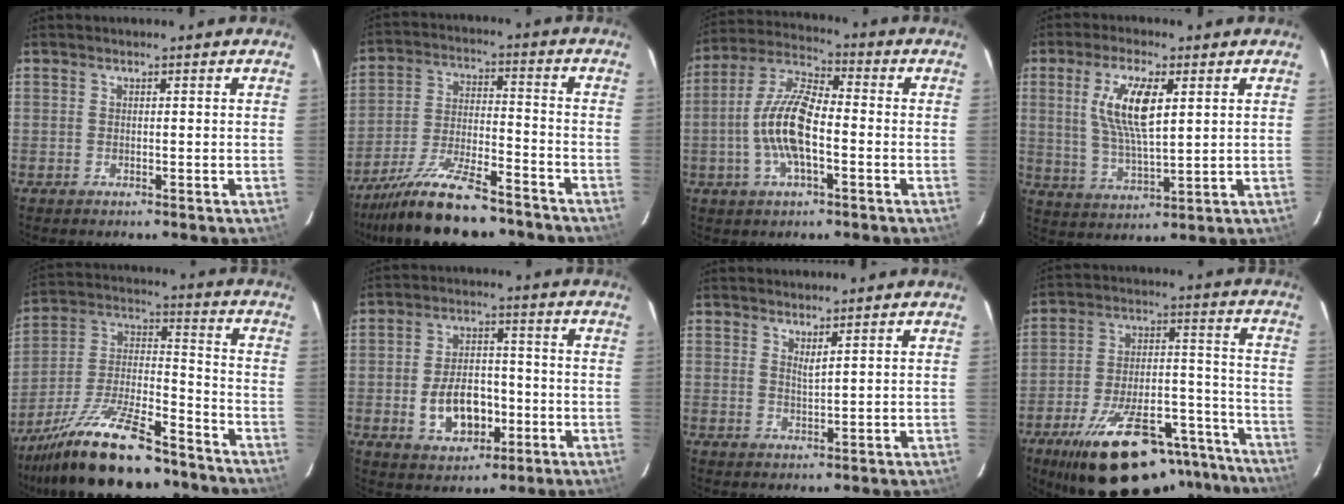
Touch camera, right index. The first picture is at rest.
{"total": 17.3, "force": [-14.2, 4.1, 8.9], "torque": [-0.180, -0.024, -0.235]}
{"total": 12.1, "force": [-2.7, 4.4, 11.0], "torque": [-0.230, 0.007, -0.056]}
{"total": 10.4, "force": [3.0, 3.1, 9.4], "torque": [-0.185, 0.002, 0.061]}
{"total": 21.7, "force": [-16.4, 6.2, 12.8], "torque": [-0.245, -0.006, -0.268]}
{"total": 10.5, "force": [-3.0, 6.6, 7.5], "torque": [-0.149, 0.014, -0.036]}
{"total": 1.8, "force": [1.3, 0.0, 1.2], "torque": [-0.021, -0.002, 0.022]}
{"total": 28.4, "force": [-21.5, 10.9, 14.9], "torque": [-0.246, 0.018, -0.287]}